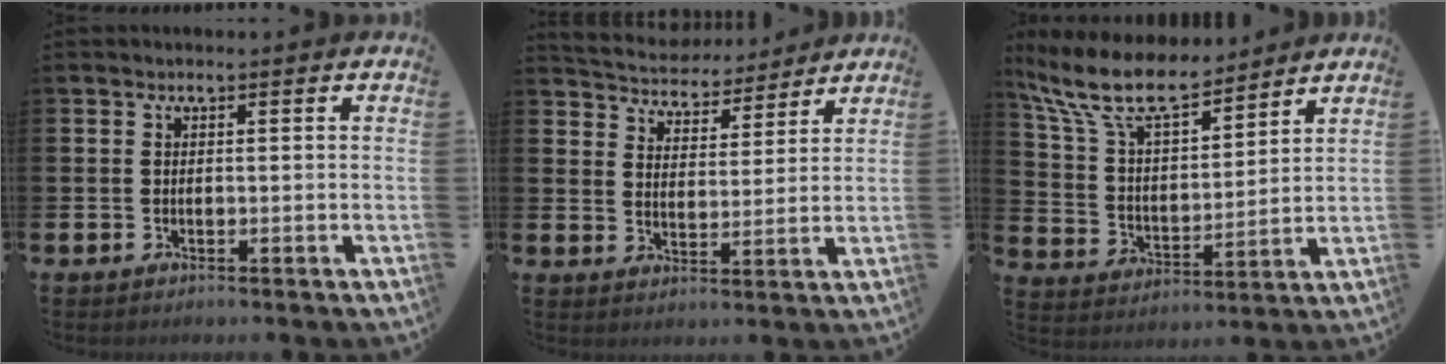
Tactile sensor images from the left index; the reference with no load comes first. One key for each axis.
{"total": 4.8, "fx": 4.5, "fy": 1.5, "fz": -0.5, "tx": -0.015, "ty": -0.038, "tz": 0.076}
{"total": 11.0, "fx": 9.3, "fy": 3.1, "fz": 4.9, "tx": -0.136, "ty": -0.045, "tz": 0.167}